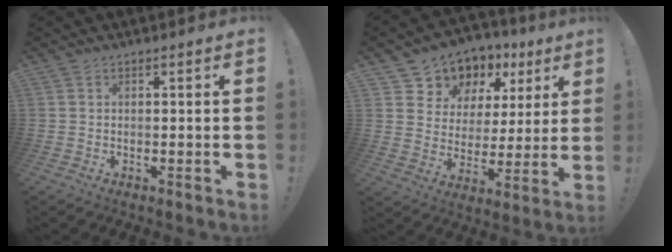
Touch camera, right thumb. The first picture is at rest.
{"total": 11.1, "force": [7.7, 7.6, 2.5], "torque": [-0.046, -0.066, 0.153]}